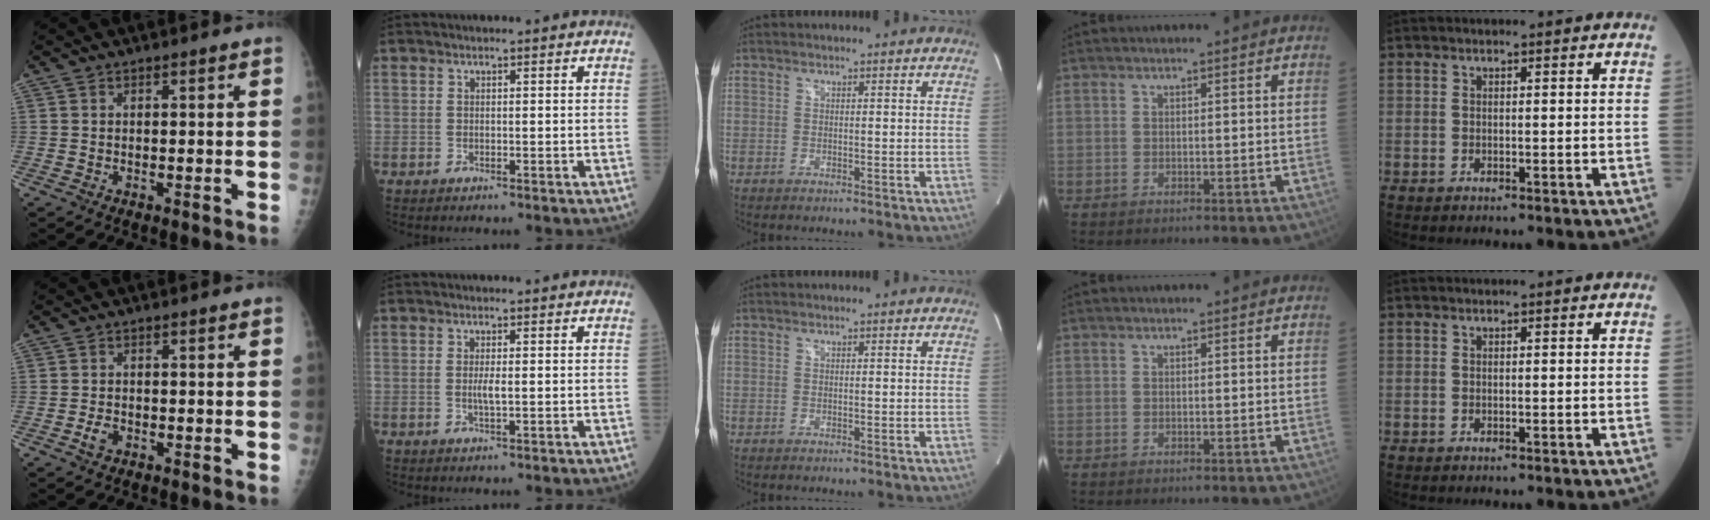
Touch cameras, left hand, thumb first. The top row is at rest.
{"thumb": {"total": 1.7, "force": [-0.7, 1.1, 1.1], "torque": [-0.021, 0.003, -0.013]}, "index": {"total": 1.8, "force": [-0.2, 0.2, 1.8], "torque": [-0.039, -0.003, -0.003]}}